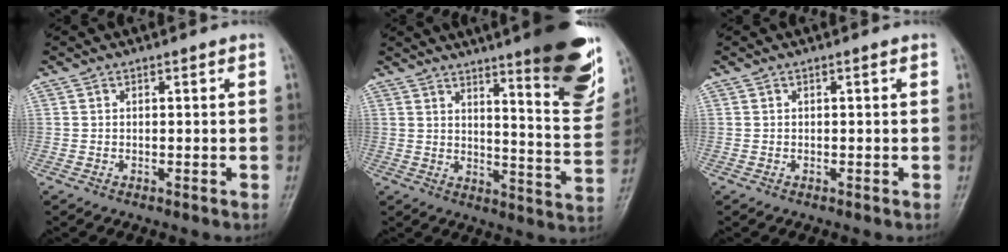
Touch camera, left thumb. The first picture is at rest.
{"total": 19.9, "force": [12.1, 3.6, 15.3], "torque": [-0.169, -0.077, 0.164]}
{"total": 0.0}